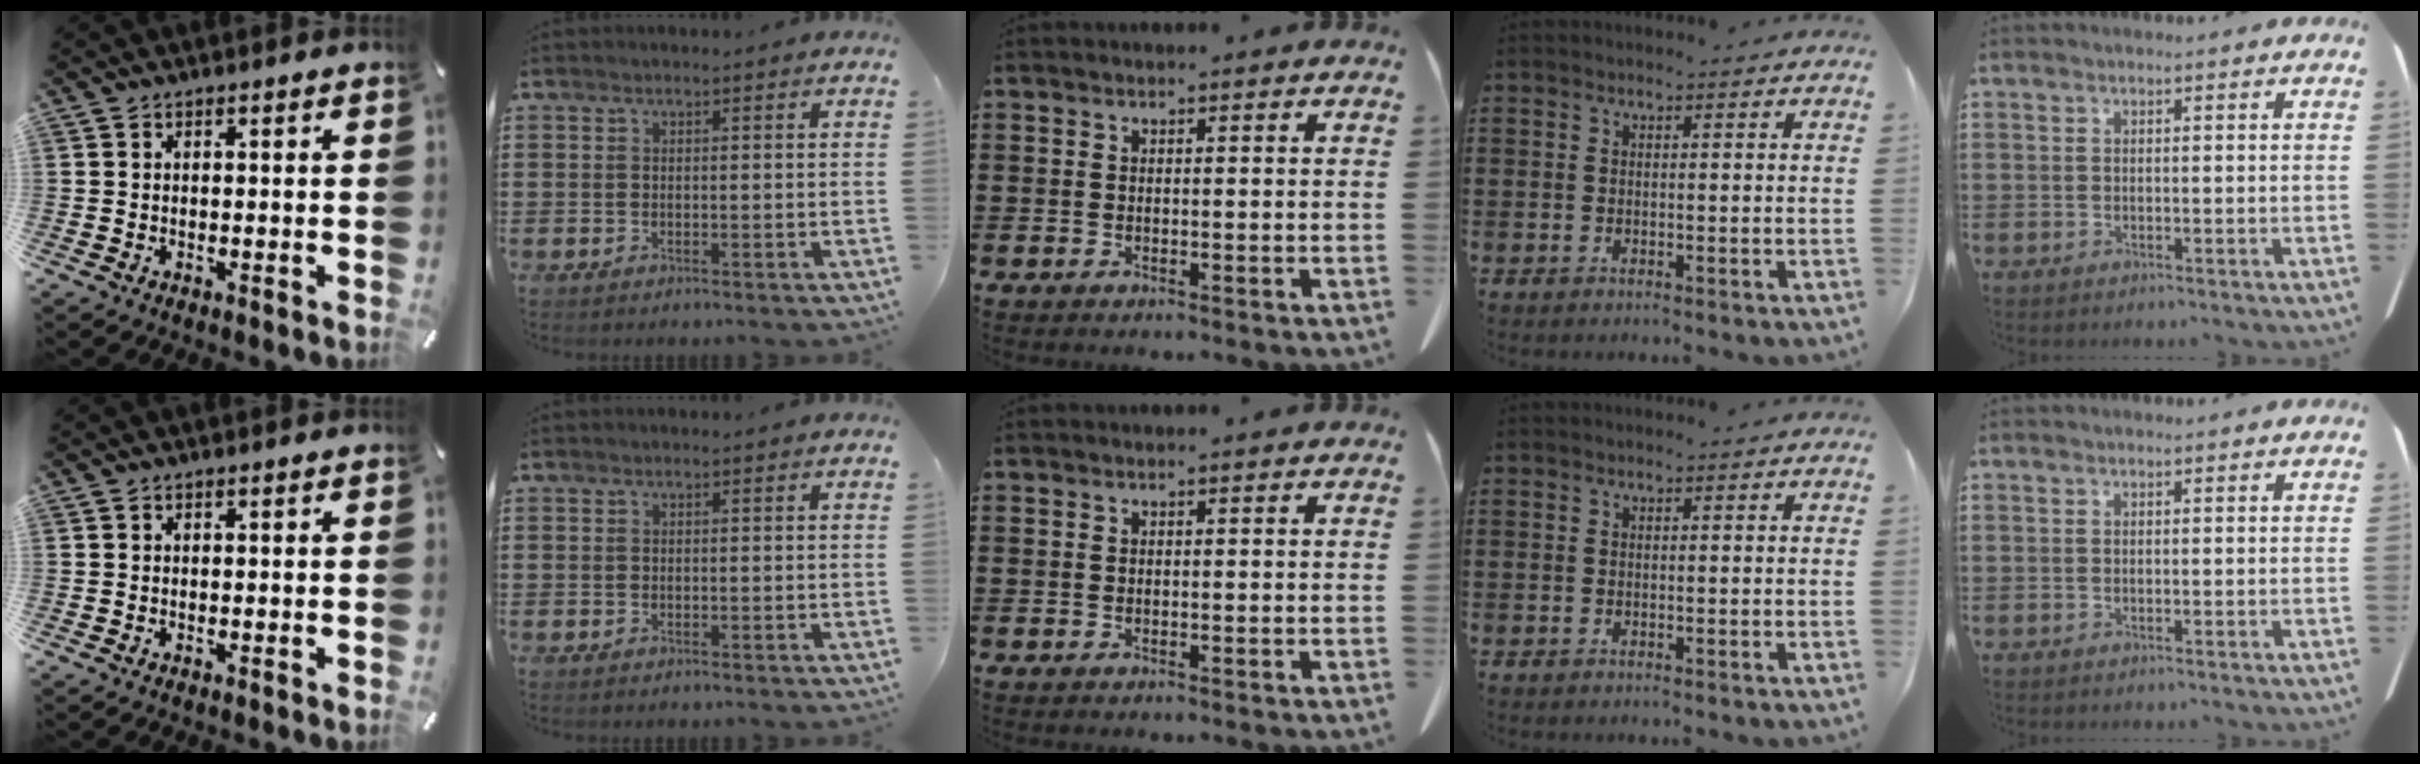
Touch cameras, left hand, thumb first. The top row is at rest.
{}